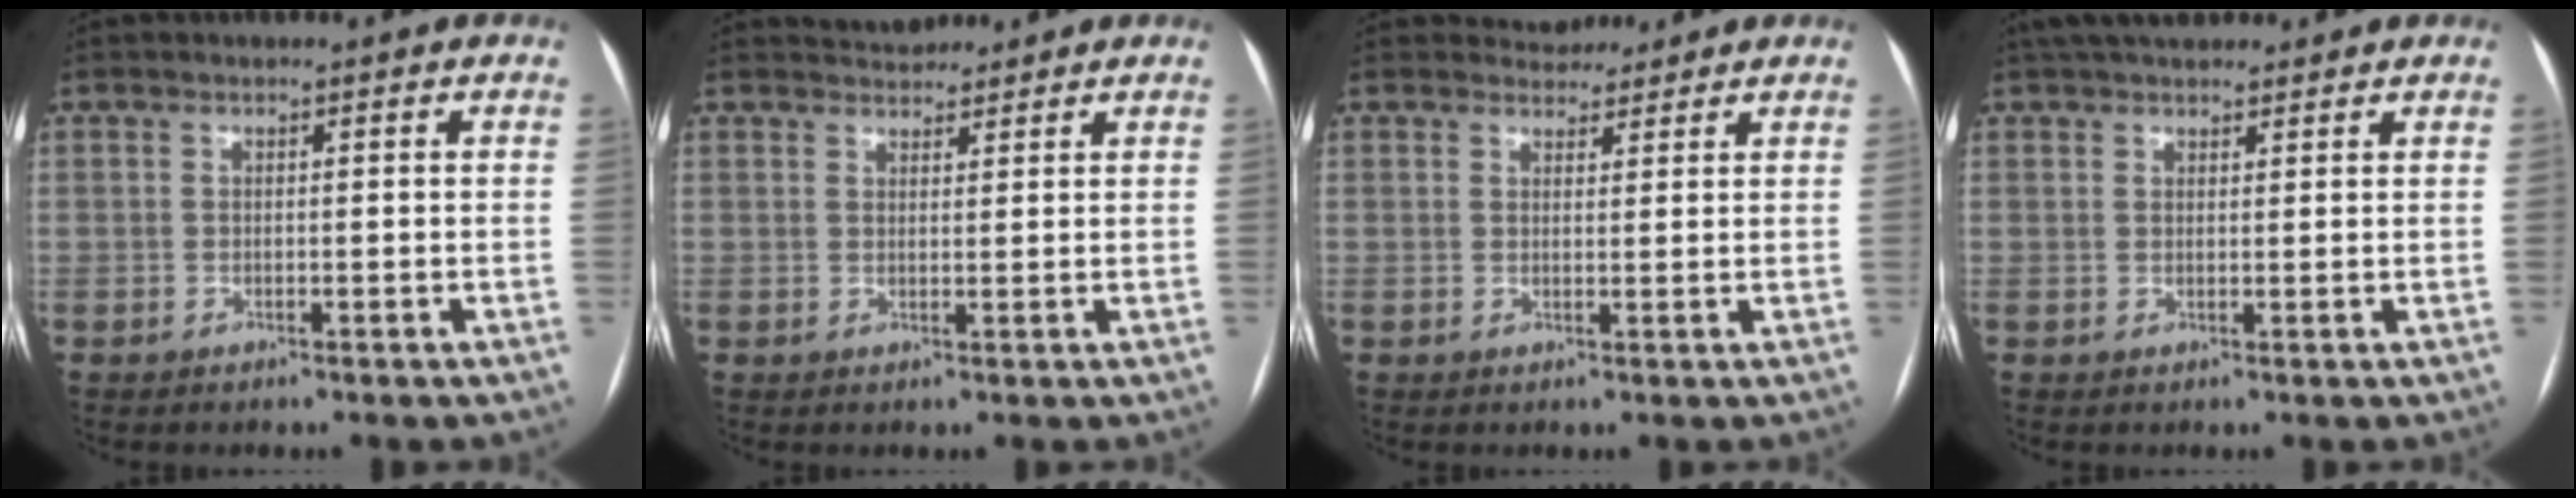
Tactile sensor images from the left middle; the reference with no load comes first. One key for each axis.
{"total": 3.4, "fx": 3.3, "fy": 1.0, "fz": 0.1, "tx": -0.002, "ty": 0.019, "tz": 0.051}
{"total": 3.3, "fx": 3.0, "fy": 1.3, "fz": -0.1, "tx": 0.002, "ty": 0.007, "tz": 0.043}
{"total": 8.2, "fx": 6.9, "fy": 2.6, "fz": 3.5, "tx": -0.050, "ty": 0.037, "tz": 0.111}